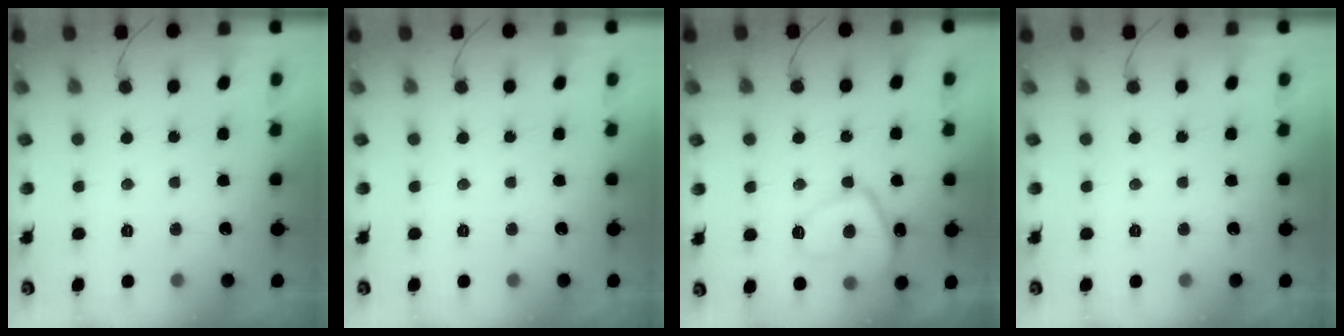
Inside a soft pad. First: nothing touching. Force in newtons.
{"total": 0.0}
{"total": 11.0, "press": 10.9, "slide": 1.3}
{"total": 0.0}